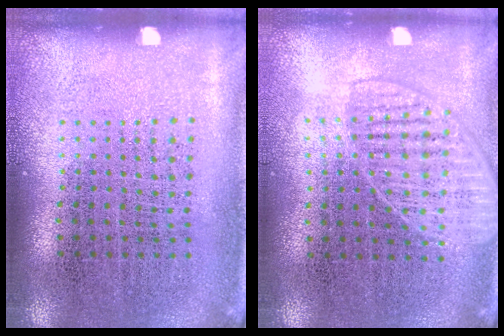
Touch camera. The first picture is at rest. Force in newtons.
{"total": 1.3, "press": 1.2, "slide": 0.6}